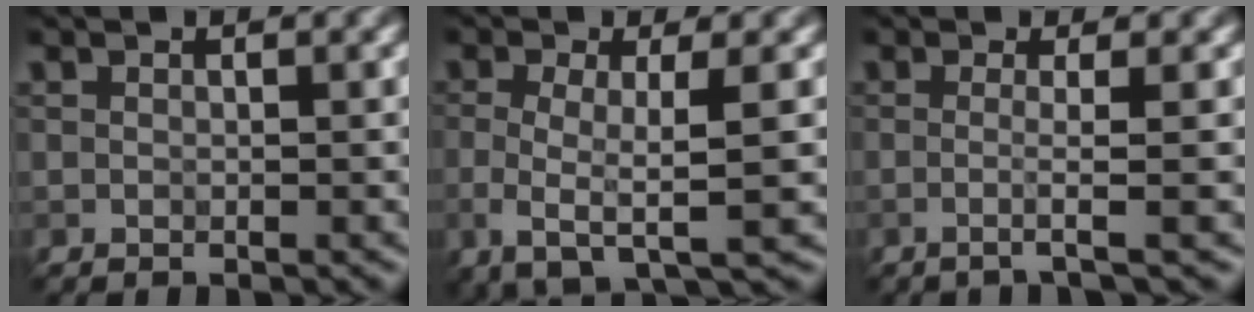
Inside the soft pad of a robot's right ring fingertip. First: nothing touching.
{"total": 4.5, "force": [-0.7, 1.3, 4.3], "torque": [-0.078, -0.010, -0.016]}
{"total": 2.4, "force": [-0.3, 0.5, 2.3], "torque": [-0.037, -0.009, -0.020]}